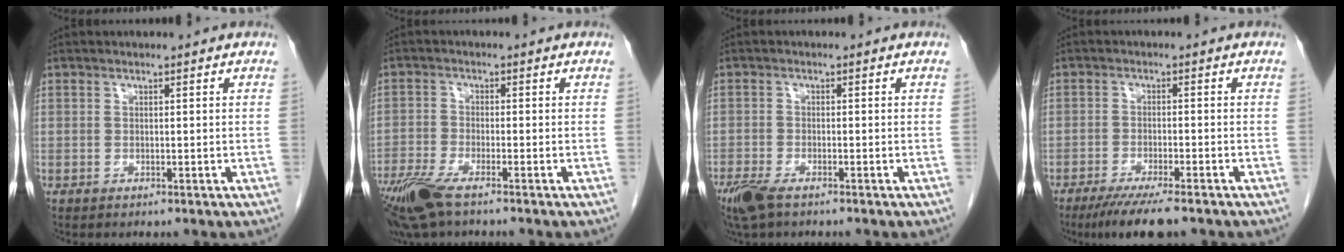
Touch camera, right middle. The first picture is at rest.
{"total": 8.0, "force": [-5.9, 1.4, 5.3], "torque": [-0.110, -0.018, -0.112]}
{"total": 4.9, "force": [-3.6, 1.3, 3.2], "torque": [-0.069, -0.012, -0.065]}
{"total": 7.9, "force": [-6.0, 0.8, 5.1], "torque": [-0.077, -0.017, -0.093]}